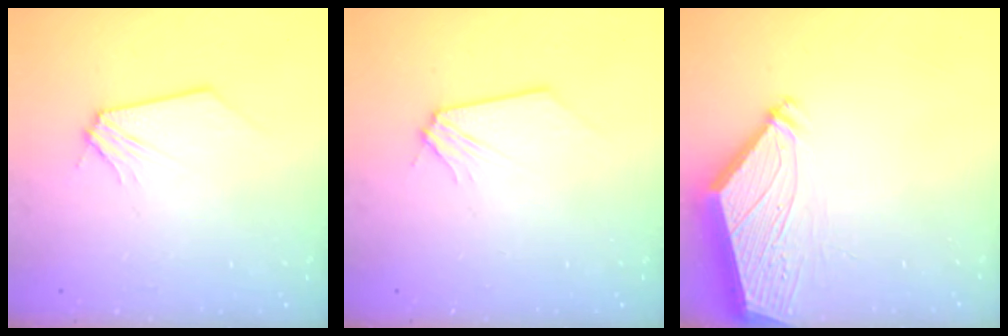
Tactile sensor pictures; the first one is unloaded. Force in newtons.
{"total": 0.0}
{"total": 3.9, "press": 3.9, "slide": 0.5}